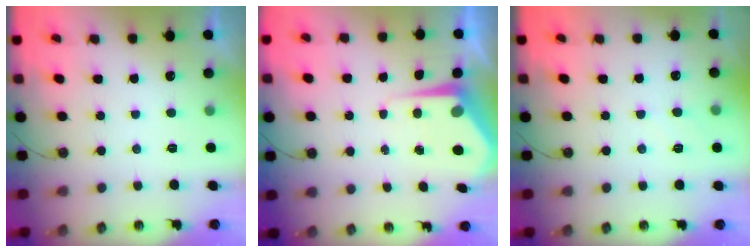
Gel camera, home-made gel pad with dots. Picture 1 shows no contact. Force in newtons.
{"total": 5.5, "press": 5.5, "slide": 0.4}
{"total": 5.1, "press": 5.0, "slide": 0.7}